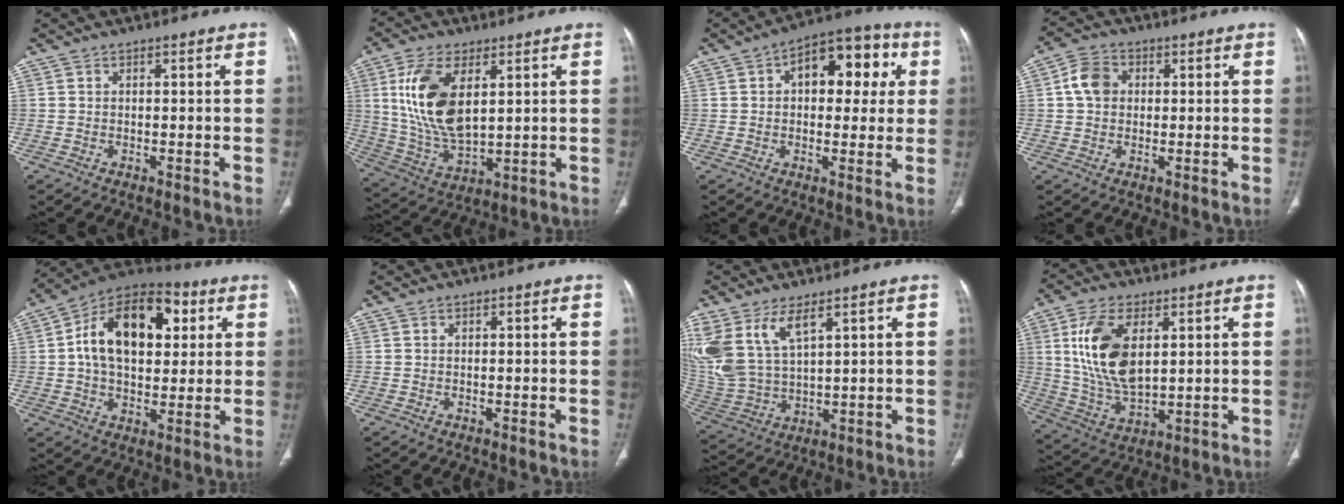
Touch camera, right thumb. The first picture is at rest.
{"total": 15.7, "force": [4.4, 7.9, 12.9], "torque": [-0.257, -0.020, 0.094]}
{"total": 14.2, "force": [3.6, 8.3, 10.9], "torque": [-0.101, 0.026, 0.046]}
{"total": 5.9, "force": [0.9, 4.7, 3.4], "torque": [-0.057, 0.010, 0.011]}
{"total": 19.9, "force": [4.6, 12.2, 15.1], "torque": [-0.211, 0.013, 0.066]}
{"total": 0.0}
{"total": 13.5, "force": [6.9, 6.3, 9.7], "torque": [-0.218, -0.024, 0.157]}
{"total": 15.1, "force": [3.9, 7.9, 12.3], "torque": [-0.239, -0.017, 0.084]}